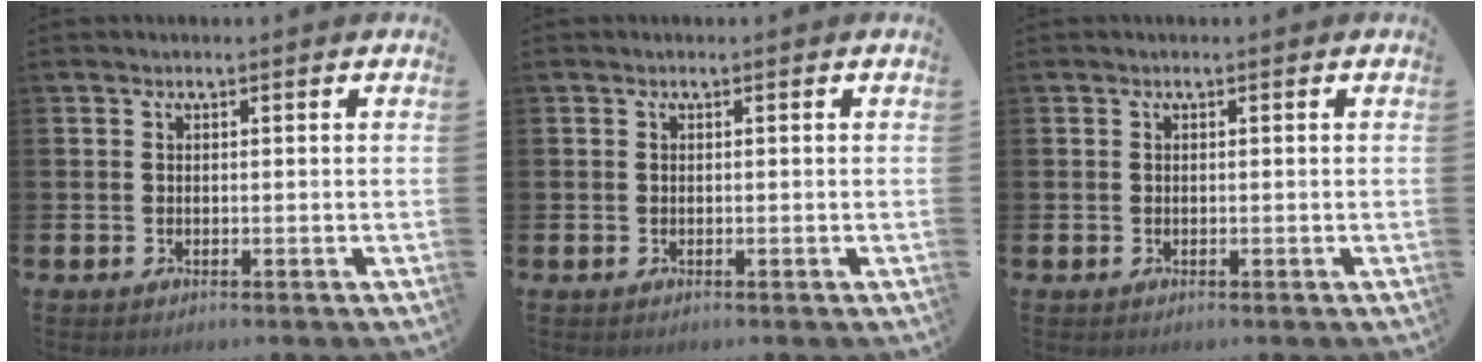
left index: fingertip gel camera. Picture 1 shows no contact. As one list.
[{"total": 0.0}, {"total": 0.0}]